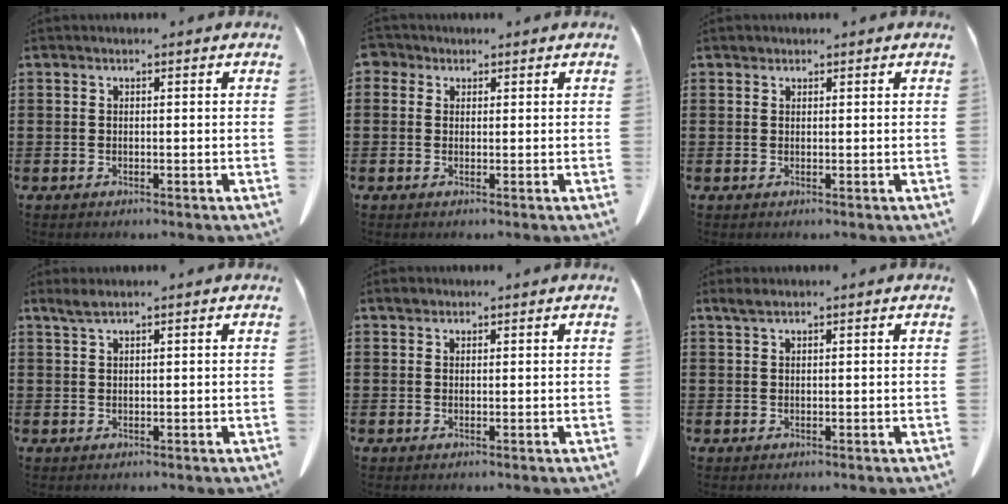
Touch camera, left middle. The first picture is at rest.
{"total": 1.5, "force": [0.8, 1.2, 0.3], "torque": [-0.012, 0.007, 0.013]}
{"total": 0.6, "force": [0.5, 0.4, 0.1], "torque": [-0.003, 0.002, 0.009]}
{"total": 1.6, "force": [1.3, 0.2, 1.0], "torque": [-0.023, 0.001, 0.023]}
{"total": 1.0, "force": [0.9, 0.5, 0.2], "torque": [-0.007, 0.004, 0.017]}
{"total": 1.3, "force": [0.9, 0.3, 0.9], "torque": [-0.020, 0.002, 0.017]}